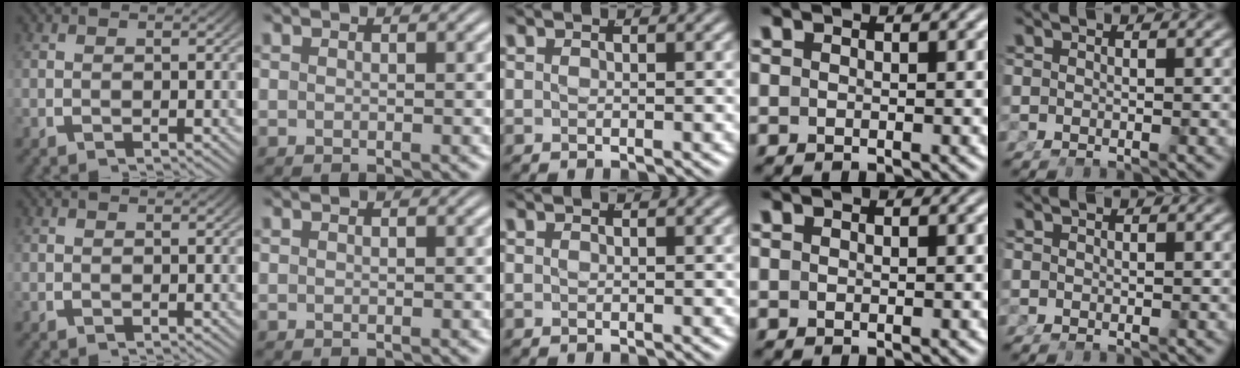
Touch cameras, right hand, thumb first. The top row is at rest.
{}